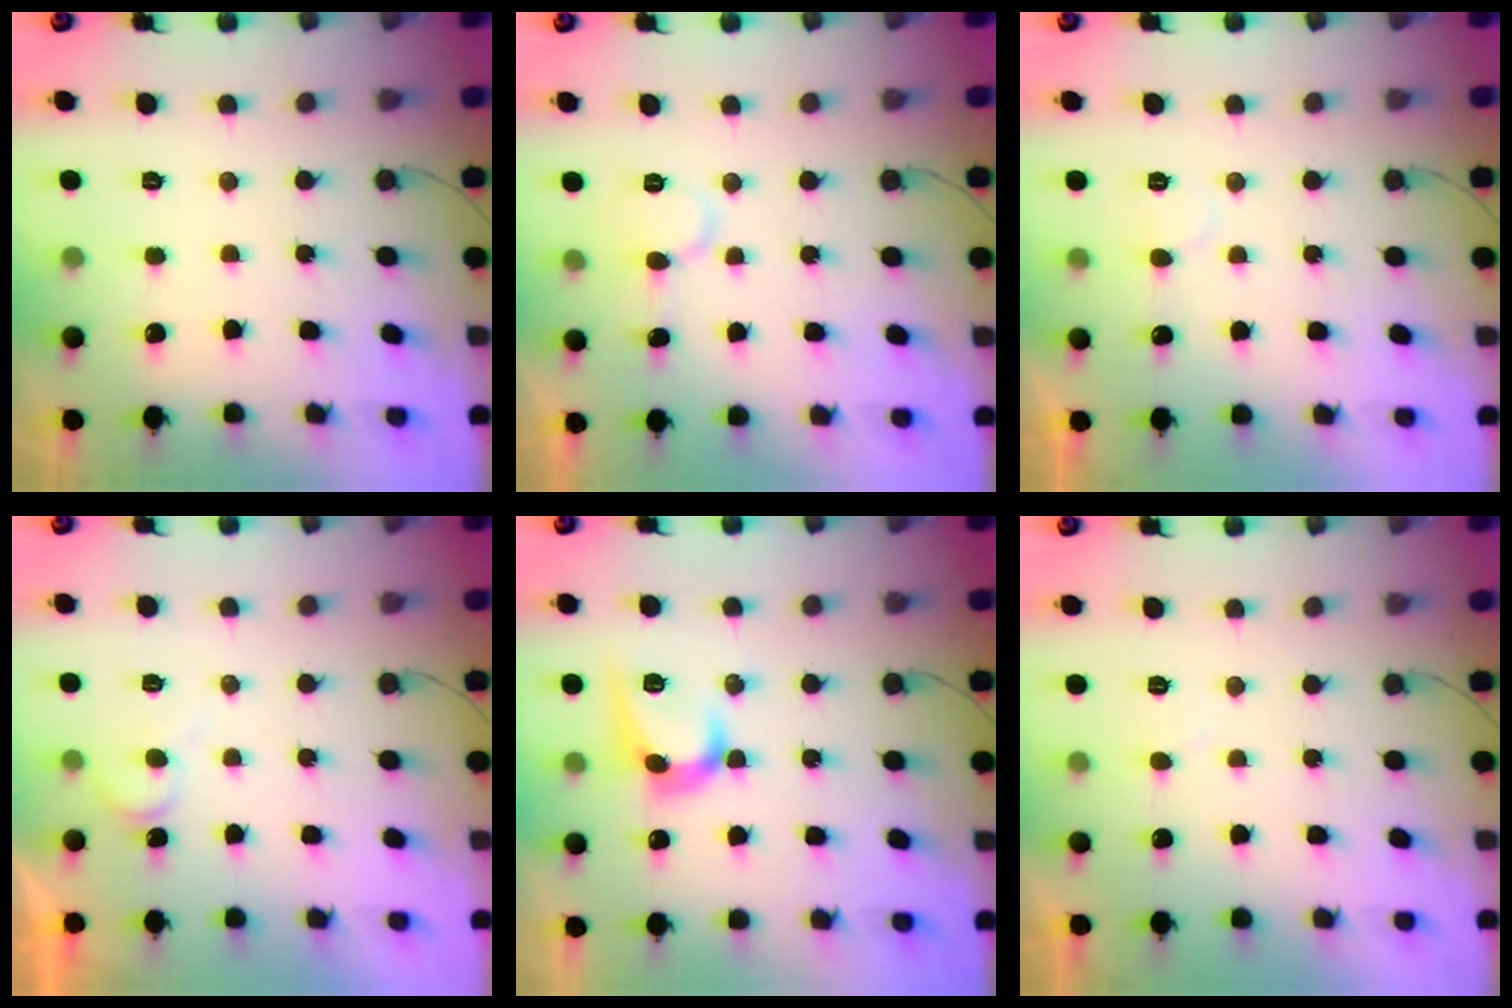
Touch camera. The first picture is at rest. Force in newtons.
{"total": 6.1, "press": 6.1, "slide": 0.2}
{"total": 5.6, "press": 5.6, "slide": 0.5}
{"total": 5.9, "press": 5.9, "slide": 0.6}
{"total": 10.3, "press": 10.3, "slide": 0.7}
{"total": 3.5, "press": 3.5, "slide": 0.4}